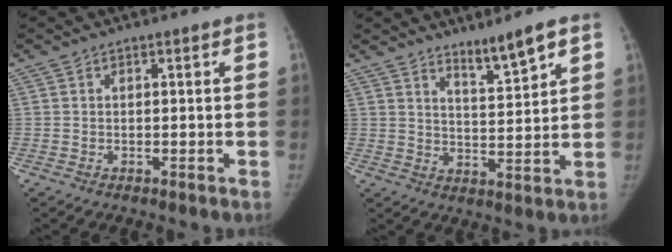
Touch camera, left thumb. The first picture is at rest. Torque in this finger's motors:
{"motor_torque": [0.12, -0.06, 0.71, -0.65, 0.01]}